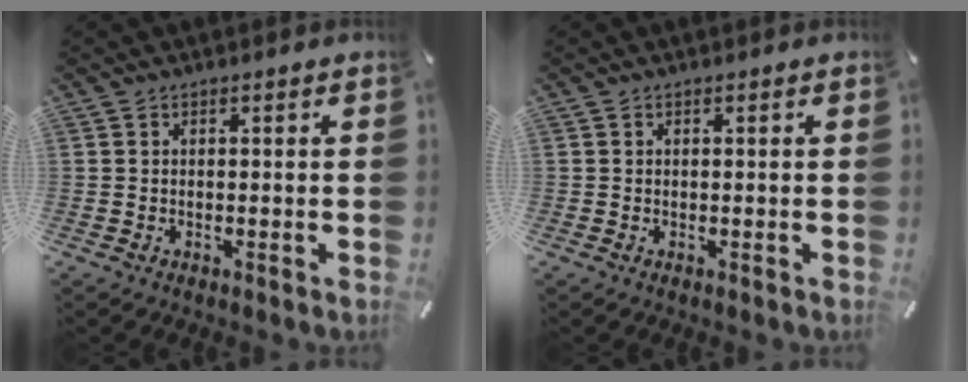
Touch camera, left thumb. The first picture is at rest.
{"total": 0.0}